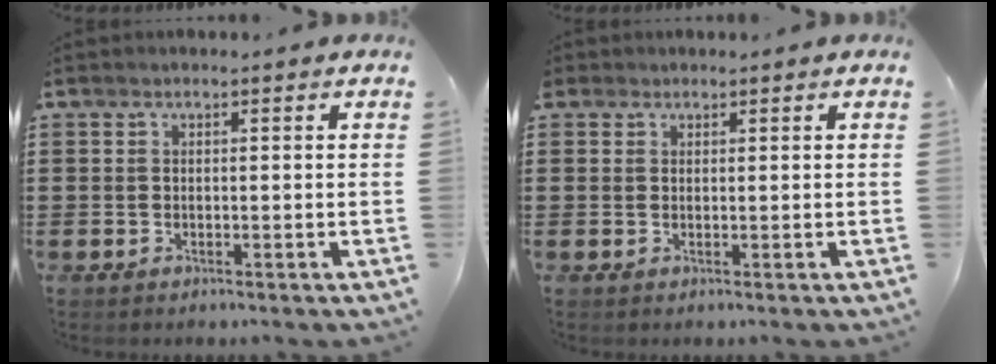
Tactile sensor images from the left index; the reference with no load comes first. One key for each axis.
{"total": 0.9, "fx": 0.7, "fy": 0.6, "fz": 0.1, "tx": -0.004, "ty": 0.003, "tz": 0.014}